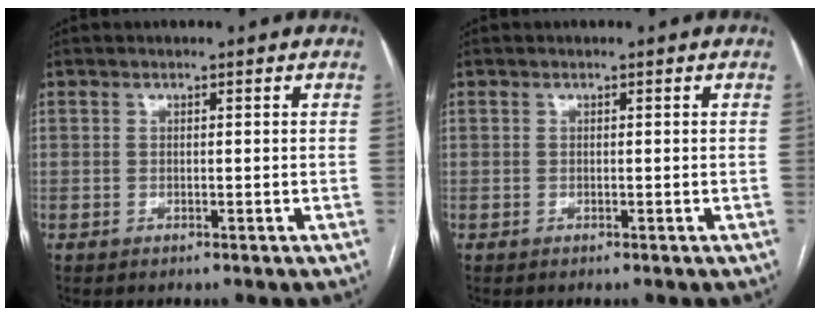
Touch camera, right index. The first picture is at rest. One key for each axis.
{"total": 0.0}